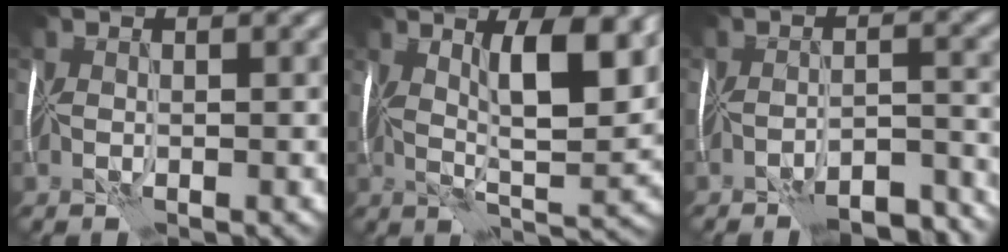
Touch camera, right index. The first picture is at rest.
{"total": 7.9, "force": [2.6, 2.1, 7.2], "torque": [-0.121, 0.004, 0.038]}
{"total": 7.2, "force": [-6.7, 1.2, 2.4], "torque": [-0.025, 0.004, -0.084]}